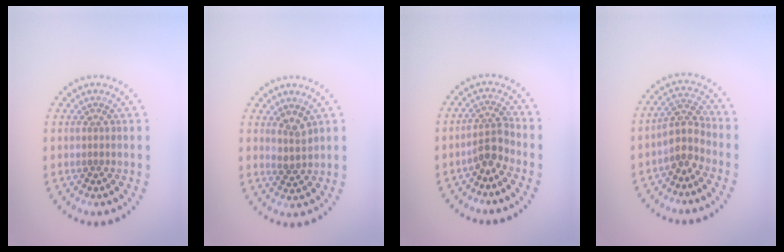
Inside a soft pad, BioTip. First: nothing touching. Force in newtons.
{"total": 1.9, "press": 1.4, "slide": 1.3}
{"total": 2.4, "press": 1.8, "slide": 1.5}
{"total": 3.0, "press": 2.3, "slide": 1.8}